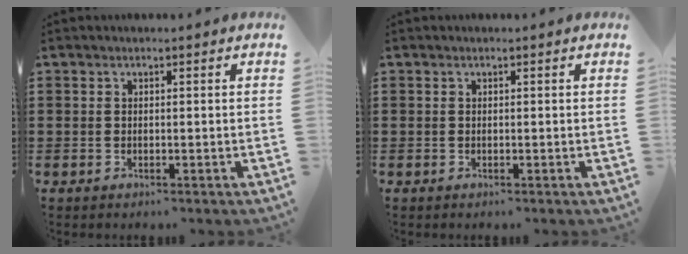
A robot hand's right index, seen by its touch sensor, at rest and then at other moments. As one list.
[{"total": 0.0}]